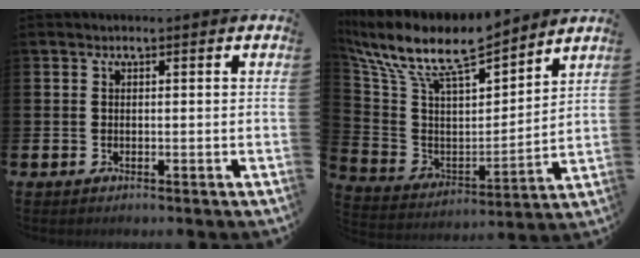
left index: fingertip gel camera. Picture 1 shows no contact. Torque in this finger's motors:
{"motor_torque": [2.14, 0.00, 0.85, 0.21]}